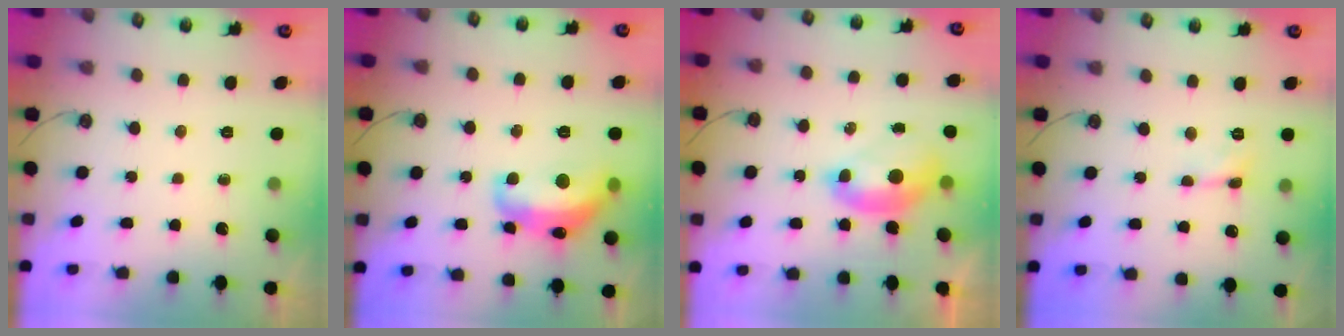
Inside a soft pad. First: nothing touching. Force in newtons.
{"total": 8.1, "press": 8.1, "slide": 0.7}
{"total": 2.6, "press": 2.6, "slide": 0.6}
{"total": 1.0, "press": 1.0, "slide": 0.2}